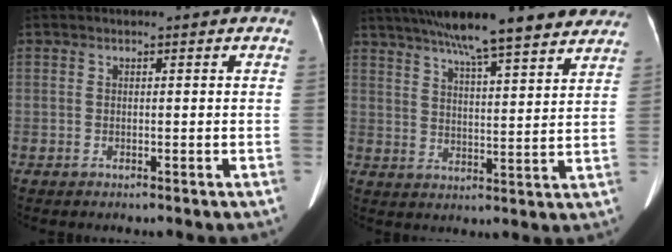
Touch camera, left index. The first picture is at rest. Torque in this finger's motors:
{"motor_torque": [0.24, -0.51, 0.12, 0.00]}